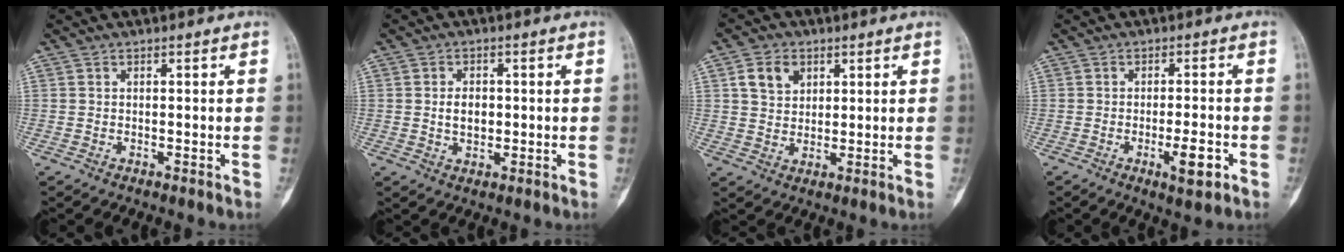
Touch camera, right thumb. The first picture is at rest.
{"total": 3.8, "force": [0.1, 2.7, 2.8], "torque": [-0.033, 0.001, 0.002]}
{"total": 6.1, "force": [2.5, 4.6, 3.1], "torque": [-0.036, -0.008, 0.047]}
{"total": 5.3, "force": [-2.1, 1.4, 4.6], "torque": [-0.068, 0.002, -0.027]}